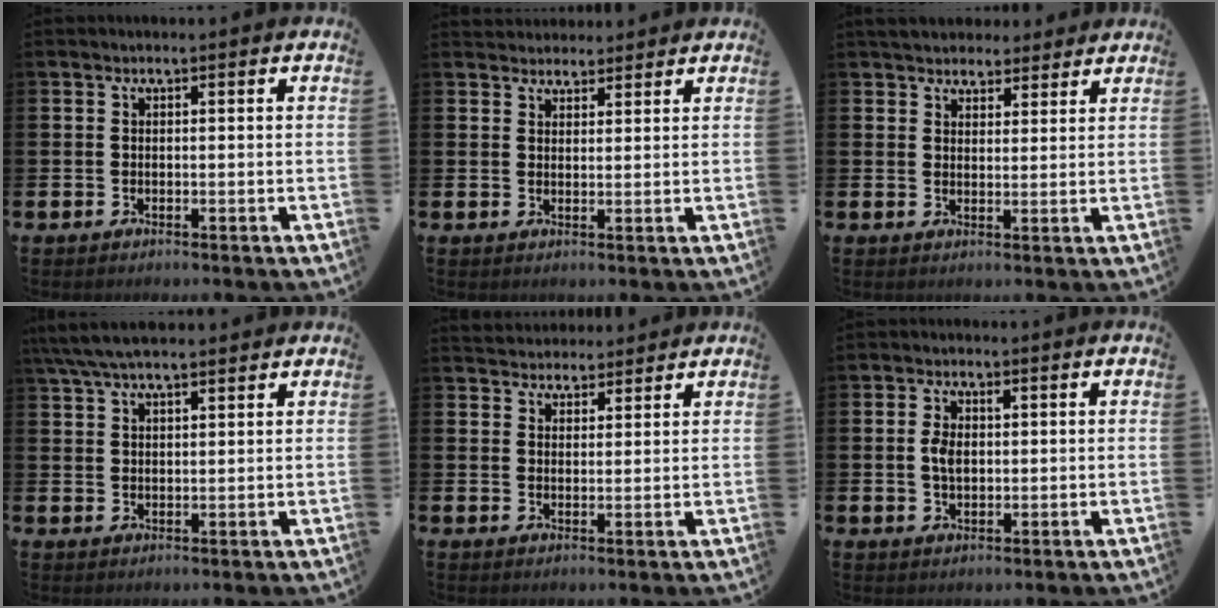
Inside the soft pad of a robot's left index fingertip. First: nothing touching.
{"total": 3.0, "force": [2.8, 1.0, -0.2], "torque": [0.009, -0.012, 0.051]}
{"total": 4.5, "force": [4.2, 1.5, 0.1], "torque": [-0.014, -0.017, 0.076]}
{"total": 5.7, "force": [5.0, 1.4, 2.5], "torque": [-0.066, -0.007, 0.094]}
{"total": 3.6, "force": [3.4, 1.0, -0.3], "torque": [-0.003, -0.015, 0.063]}
{"total": 3.0, "force": [0.7, 1.8, 2.3], "torque": [-0.039, 0.005, 0.008]}